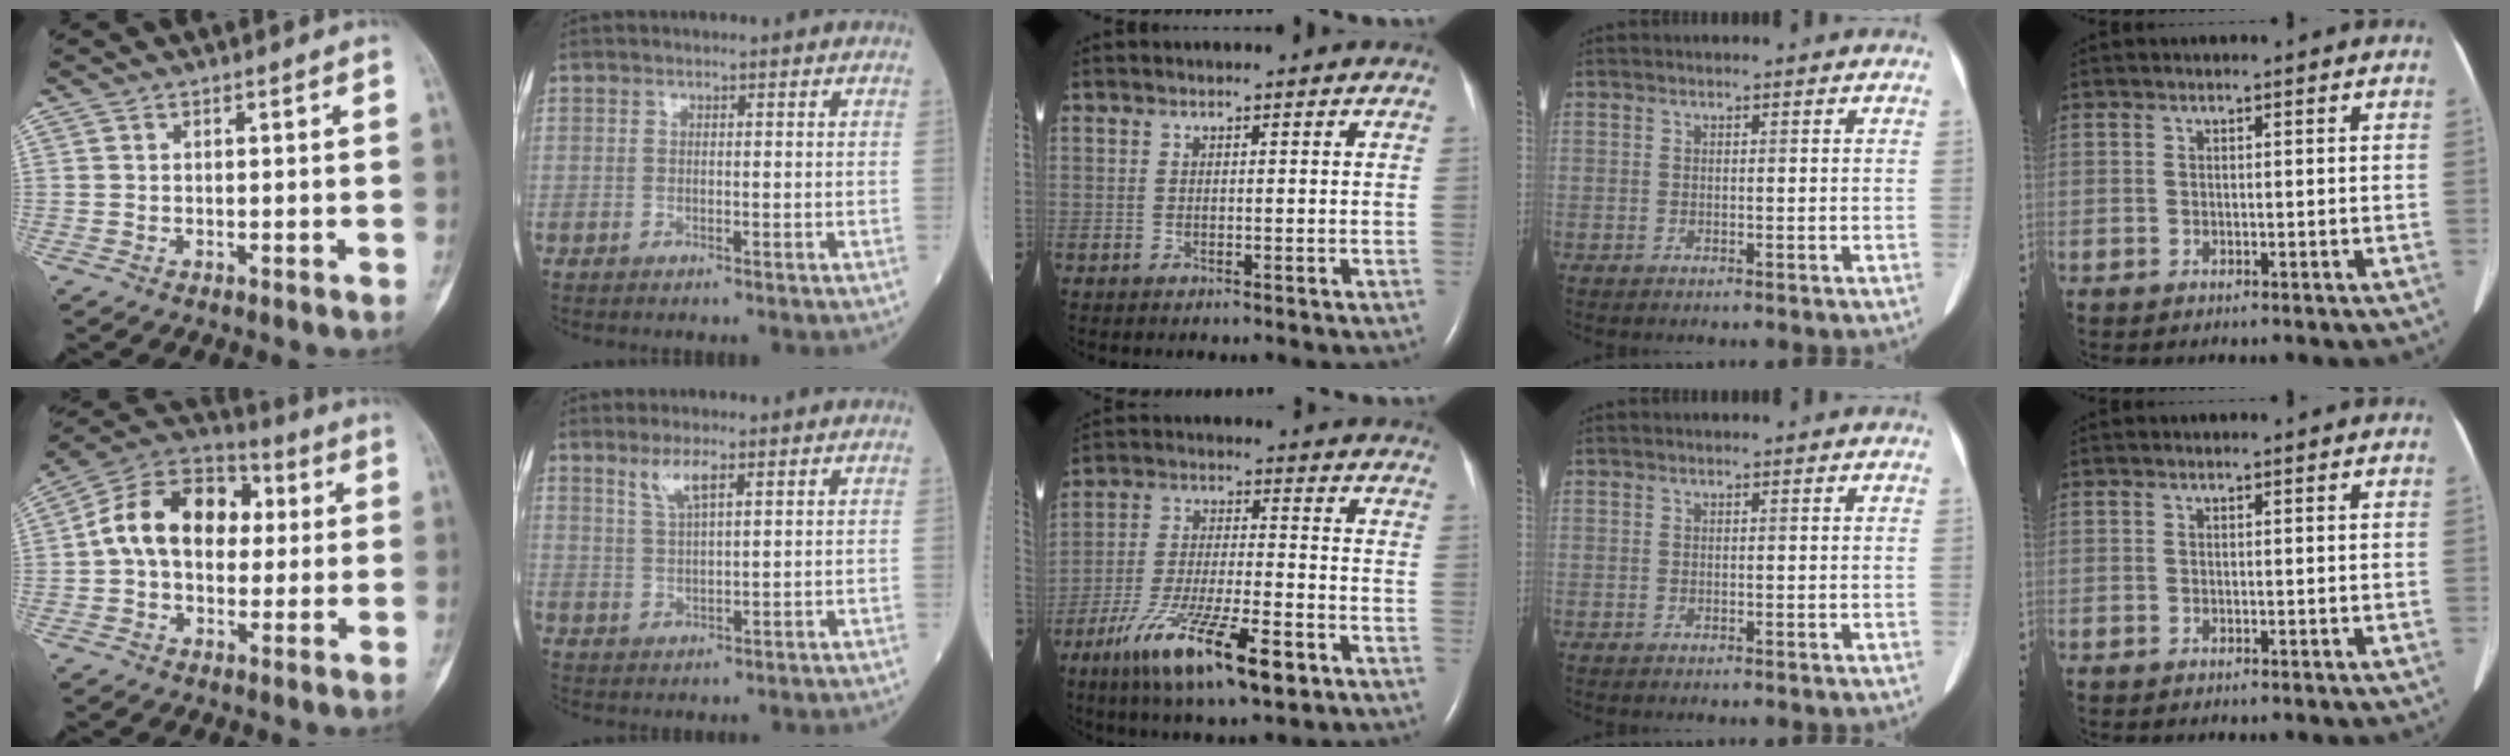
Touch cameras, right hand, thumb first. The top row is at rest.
{"thumb": {"total": 16.6, "force": [1.7, 11.6, 11.8], "torque": [-0.167, 0.039, 0.015]}, "index": {"total": 3.9, "force": [2.4, 0.5, 3.0], "torque": [-0.065, 0.001, 0.049]}, "middle": {"total": 15.1, "force": [-8.4, 2.7, 12.2], "torque": [-0.230, -0.025, -0.141]}}